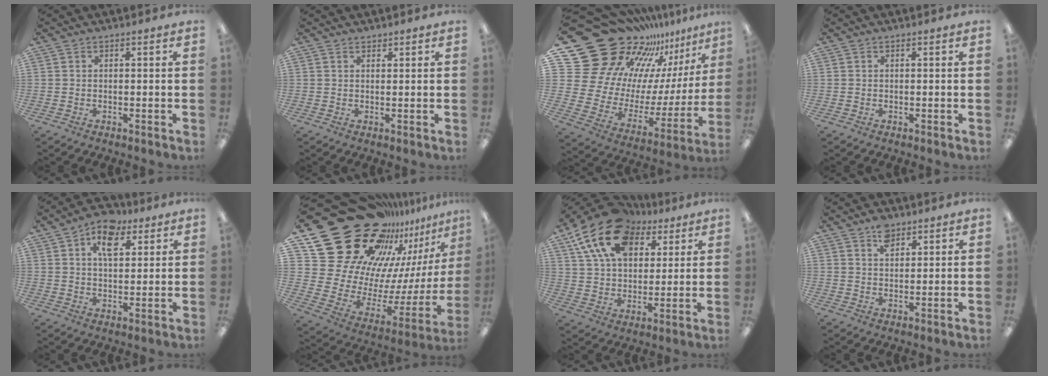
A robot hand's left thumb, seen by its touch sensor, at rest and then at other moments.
{"total": 1.2, "force": [1.1, 0.6, 0.0], "torque": [0.000, 0.000, 0.021]}
{"total": 26.1, "force": [18.8, 15.4, 9.6], "torque": [-0.154, -0.177, 0.383]}
{"total": 0.0}
{"total": 9.2, "force": [4.7, 5.6, 5.6], "torque": [-0.084, -0.010, 0.081]}
{"total": 33.6, "force": [21.2, 20.4, 16.1], "torque": [-0.231, -0.199, 0.449]}
{"total": 18.5, "force": [10.3, 11.9, 9.6], "torque": [-0.181, -0.034, 0.191]}
{"total": 4.5, "force": [3.0, 2.6, 2.1], "torque": [-0.024, -0.008, 0.051]}